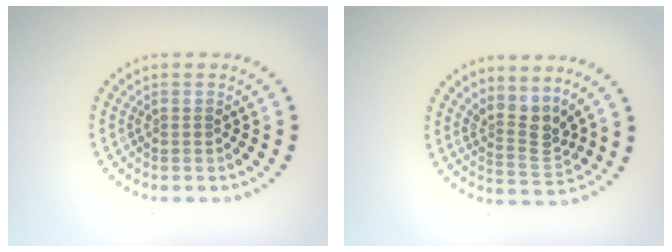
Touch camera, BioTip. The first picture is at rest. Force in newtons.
{"total": 3.0, "press": 2.2, "slide": 2.1}